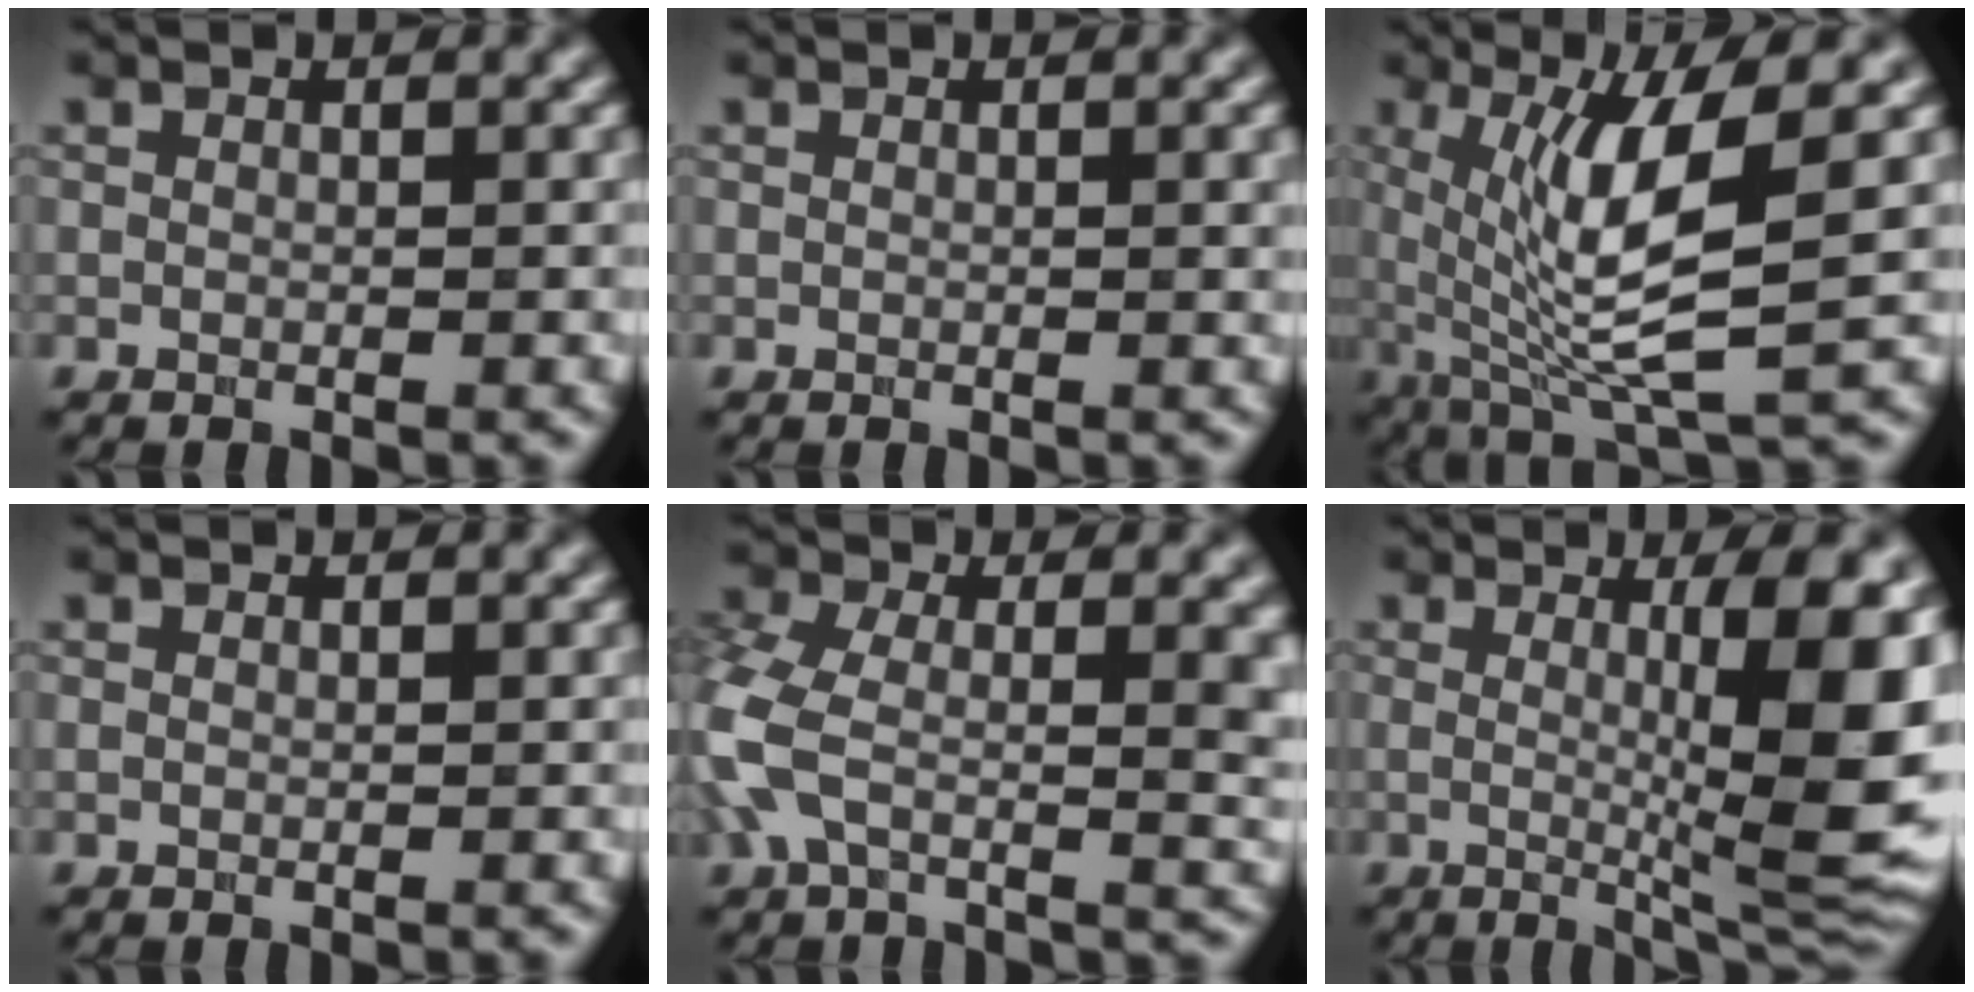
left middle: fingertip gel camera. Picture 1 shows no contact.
{"total": 1.1, "force": [0.4, 0.4, 0.9], "torque": [-0.010, 0.003, 0.006]}
{"total": 8.2, "force": [0.8, 1.8, 8.0], "torque": [-0.154, -0.008, 0.030]}
{"total": 0.0}
{"total": 10.3, "force": [-0.9, 5.2, 8.8], "torque": [-0.226, -0.019, -0.011]}
{"total": 10.2, "force": [0.5, 2.0, 10.0], "torque": [-0.128, -0.011, 0.022]}